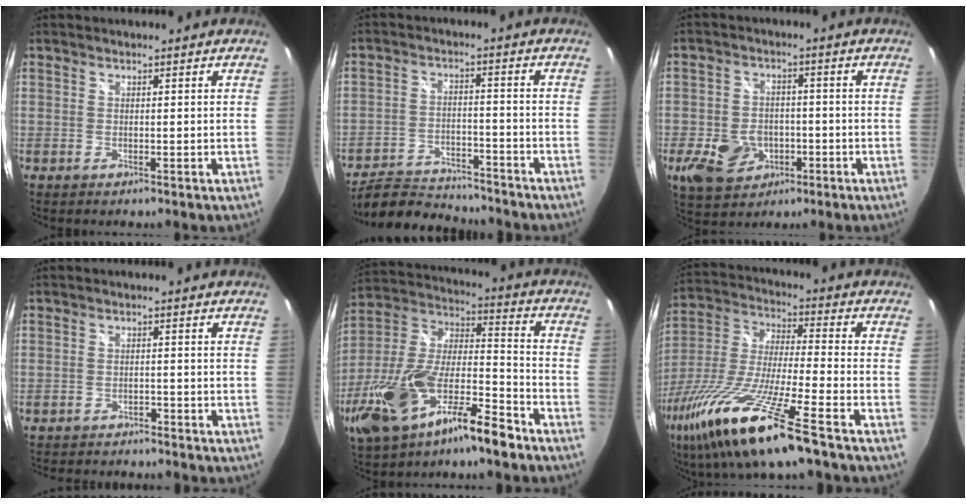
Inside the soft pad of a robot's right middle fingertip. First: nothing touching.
{"total": 12.9, "force": [-11.6, 3.5, 4.2], "torque": [-0.107, -0.002, -0.184]}
{"total": 10.0, "force": [-3.9, 7.7, 5.1], "torque": [-0.134, 0.003, -0.056]}
{"total": 6.7, "force": [-6.2, 1.8, 2.0], "torque": [-0.052, -0.011, -0.092]}
{"total": 23.4, "force": [-13.5, 8.3, 17.3], "torque": [-0.337, -0.018, -0.243]}
{"total": 22.0, "force": [-13.5, 1.6, 17.3], "torque": [-0.351, -0.054, -0.254]}